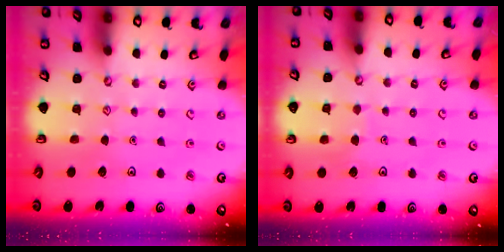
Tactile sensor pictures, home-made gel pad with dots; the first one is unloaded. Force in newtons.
{"total": 3.7, "press": 3.7, "slide": 0.3}